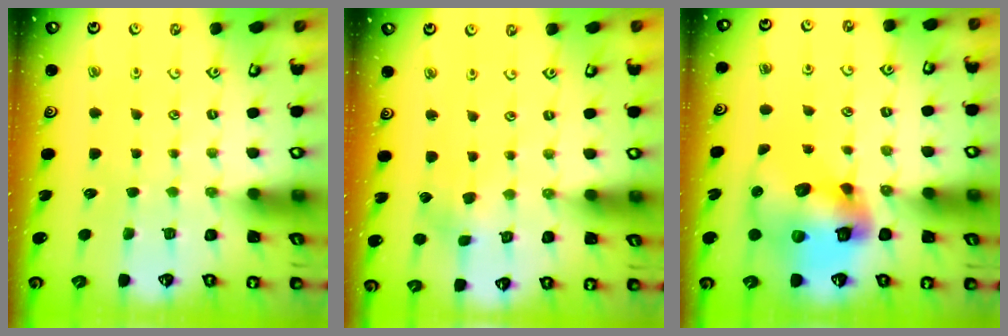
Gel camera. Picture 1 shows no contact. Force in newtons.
{"total": 3.0, "press": 2.9, "slide": 0.3}
{"total": 14.8, "press": 14.7, "slide": 1.9}